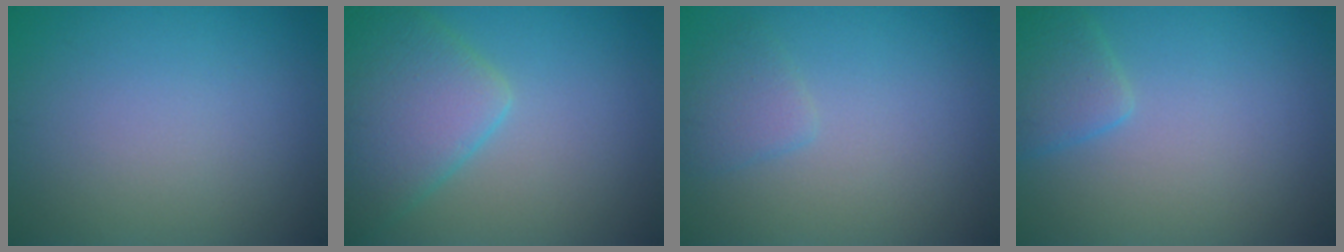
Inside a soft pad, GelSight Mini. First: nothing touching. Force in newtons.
{"total": 6.9, "press": 6.9, "slide": 0.5}
{"total": 1.7, "press": 1.7, "slide": 0.2}
{"total": 2.6, "press": 2.6, "slide": 0.2}